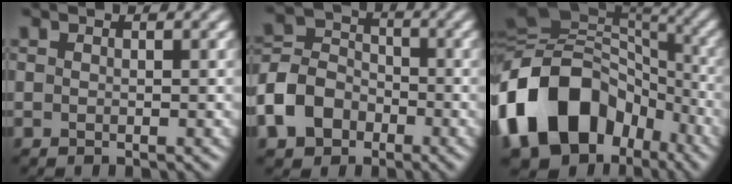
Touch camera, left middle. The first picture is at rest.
{"total": 7.2, "force": [-3.9, 5.2, 2.9], "torque": [-0.062, -0.001, -0.088]}
{"total": 15.9, "force": [-6.5, 11.0, 9.3], "torque": [-0.175, 0.006, -0.127]}